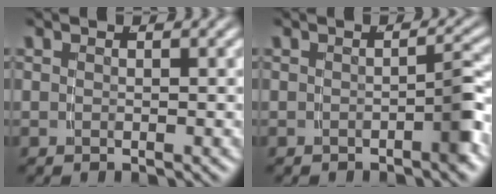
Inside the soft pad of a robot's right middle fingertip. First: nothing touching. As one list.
[{"total": 2.1, "force": [-1.1, 0.1, 1.8], "torque": [-0.021, 0.005, -0.021]}]